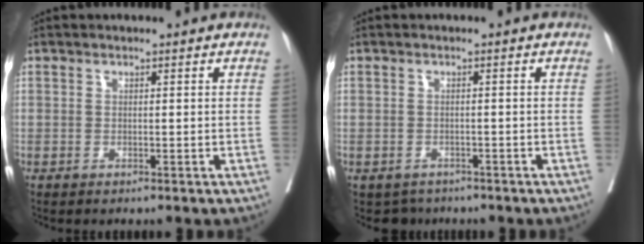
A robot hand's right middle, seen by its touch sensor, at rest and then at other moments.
{"total": 2.7, "force": [-2.1, 1.7, 0.0], "torque": [-0.001, 0.002, -0.031]}